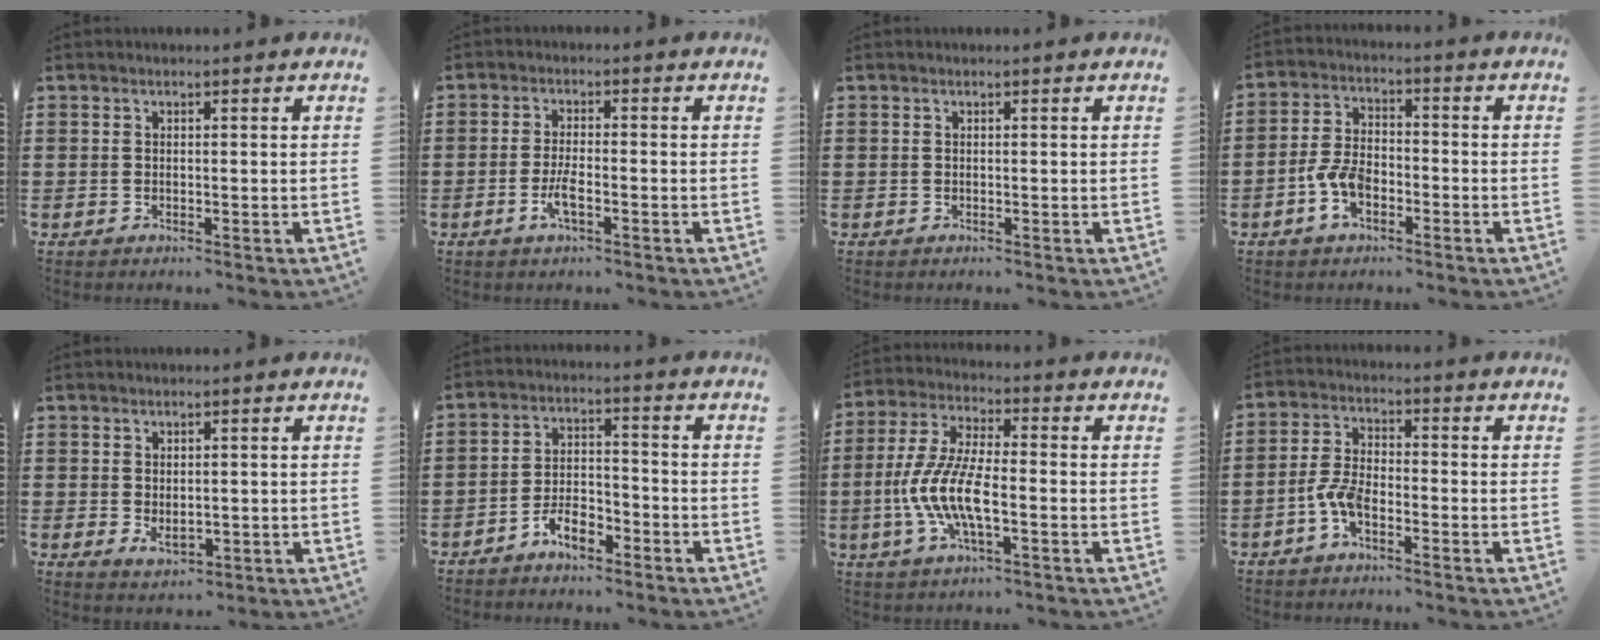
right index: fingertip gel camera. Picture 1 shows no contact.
{"total": 3.5, "force": [-1.6, 0.6, 3.1], "torque": [-0.067, -0.006, -0.031]}
{"total": 0.0}
{"total": 5.8, "force": [-2.7, 3.2, 4.1], "torque": [-0.106, -0.002, -0.056]}
{"total": 2.4, "force": [-0.2, 1.3, 2.0], "torque": [-0.039, -0.001, -0.001]}
{"total": 5.0, "force": [-3.8, 1.9, 2.7], "torque": [-0.059, 0.006, -0.074]}
{"total": 9.5, "force": [-2.8, 2.9, 8.6], "torque": [-0.199, -0.015, -0.058]}
{"total": 4.9, "force": [-2.6, 1.9, 3.8], "torque": [-0.093, -0.001, -0.053]}